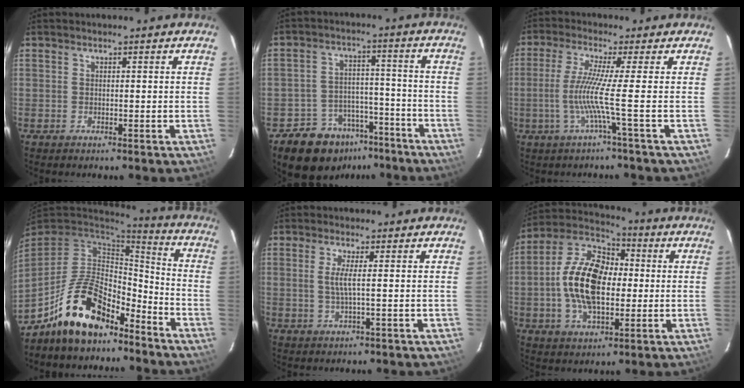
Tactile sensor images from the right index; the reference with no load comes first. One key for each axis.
{"total": 11.5, "fx": -7.8, "fy": 7.9, "fz": 2.9, "tx": -0.062, "ty": 0.036, "tz": -0.100}
{"total": 6.7, "fx": -1.6, "fy": -2.8, "fz": 5.9, "tx": -0.125, "ty": -0.008, "tz": -0.029}
{"total": 16.8, "fx": -11.7, "fy": 8.0, "fz": 9.1, "tx": -0.194, "ty": 0.024, "tz": -0.190}
{"total": 3.0, "fx": 0.2, "fy": -0.4, "fz": 3.0, "tx": -0.057, "ty": -0.002, "tz": 0.001}
{"total": 16.2, "fx": -0.4, "fy": 9.4, "fz": 13.2, "tx": -0.260, "ty": 0.019, "tz": -0.014}